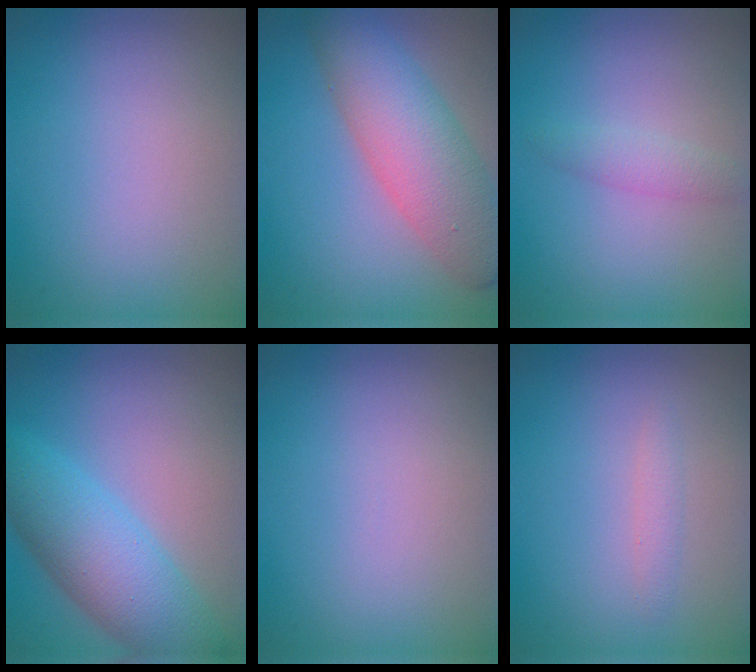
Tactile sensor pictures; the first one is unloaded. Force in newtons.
{"total": 7.5, "press": 7.5, "slide": 0.3}
{"total": 1.5, "press": 1.5, "slide": 0.0}
{"total": 7.1, "press": 7.1, "slide": 0.2}
{"total": 0.0}
{"total": 1.0, "press": 1.0, "slide": 0.0}